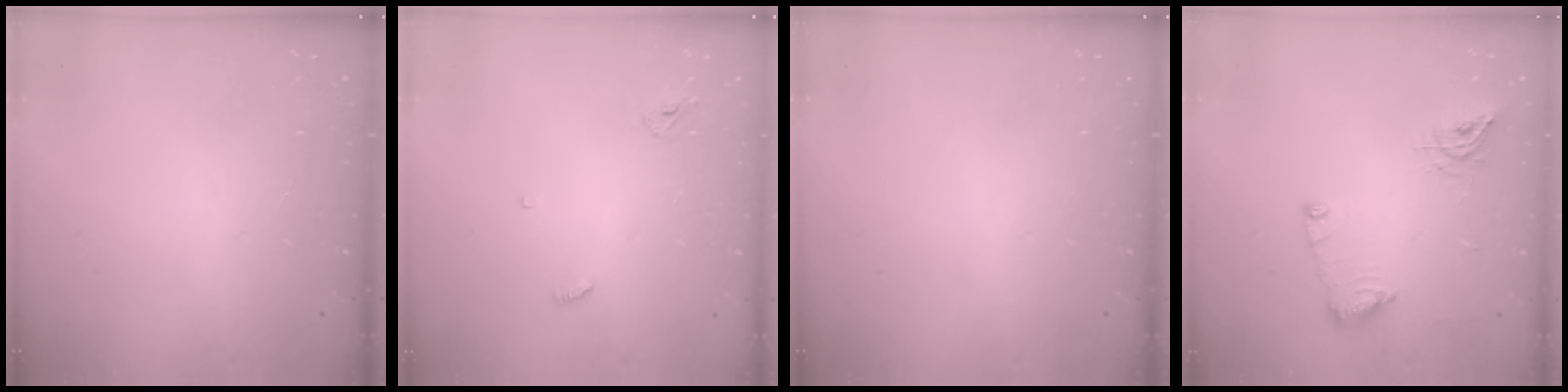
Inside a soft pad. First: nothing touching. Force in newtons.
{"total": 3.1, "press": 3.1, "slide": 0.2}
{"total": 0.0}
{"total": 10.7, "press": 10.6, "slide": 1.1}